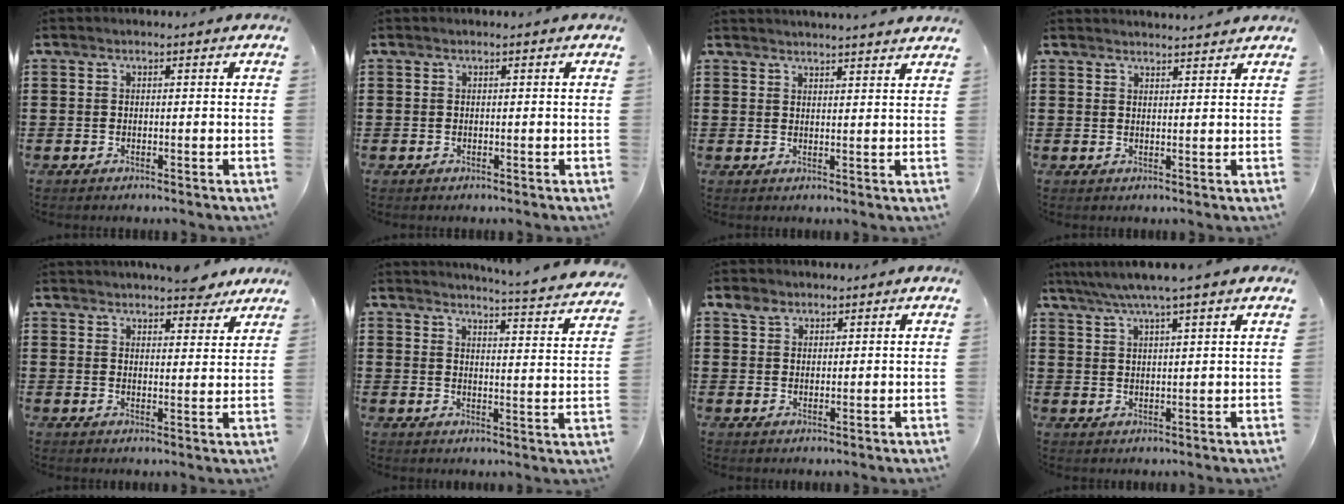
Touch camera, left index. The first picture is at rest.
{"total": 0.0}
{"total": 2.3, "force": [2.3, -0.4, 0.0], "torque": [-0.006, -0.008, 0.043]}
{"total": 2.0, "force": [2.0, -0.1, 0.0], "torque": [-0.006, -0.006, 0.039]}
{"total": 5.0, "force": [4.8, 0.9, 0.9], "torque": [-0.015, -0.017, 0.089]}
{"total": 4.2, "force": [4.0, -0.9, 0.9], "torque": [-0.029, -0.040, 0.062]}
{"total": 2.7, "force": [1.8, 1.8, 0.8], "torque": [-0.023, 0.007, 0.035]}
{"total": 4.1, "force": [3.1, -0.5, 2.6], "torque": [-0.058, -0.009, 0.052]}